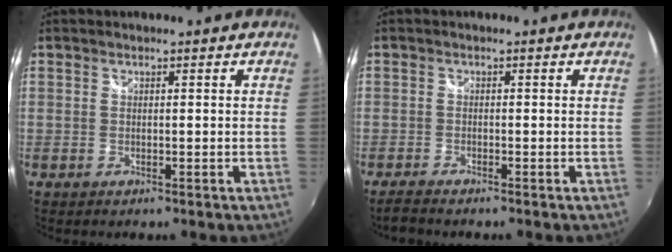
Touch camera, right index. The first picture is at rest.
{"total": 2.5, "force": [-2.4, 0.3, 0.8], "torque": [-0.022, -0.014, -0.045]}